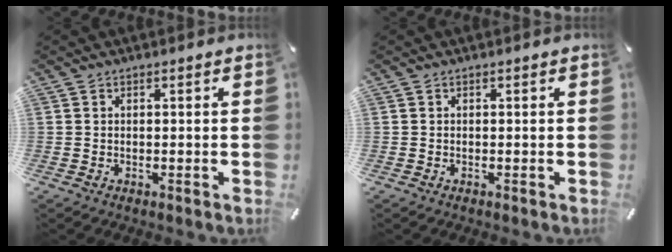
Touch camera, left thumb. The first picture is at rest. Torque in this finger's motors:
{"motor_torque": [0.06, 0.03, -0.06, 0.06, 0.00]}